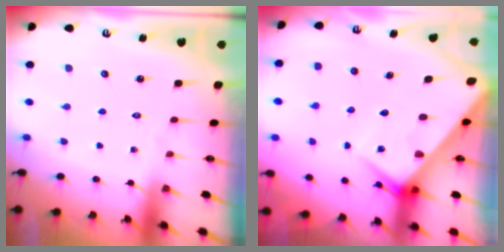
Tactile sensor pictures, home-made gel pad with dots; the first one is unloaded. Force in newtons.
{"total": 7.4, "press": 7.4, "slide": 0.6}